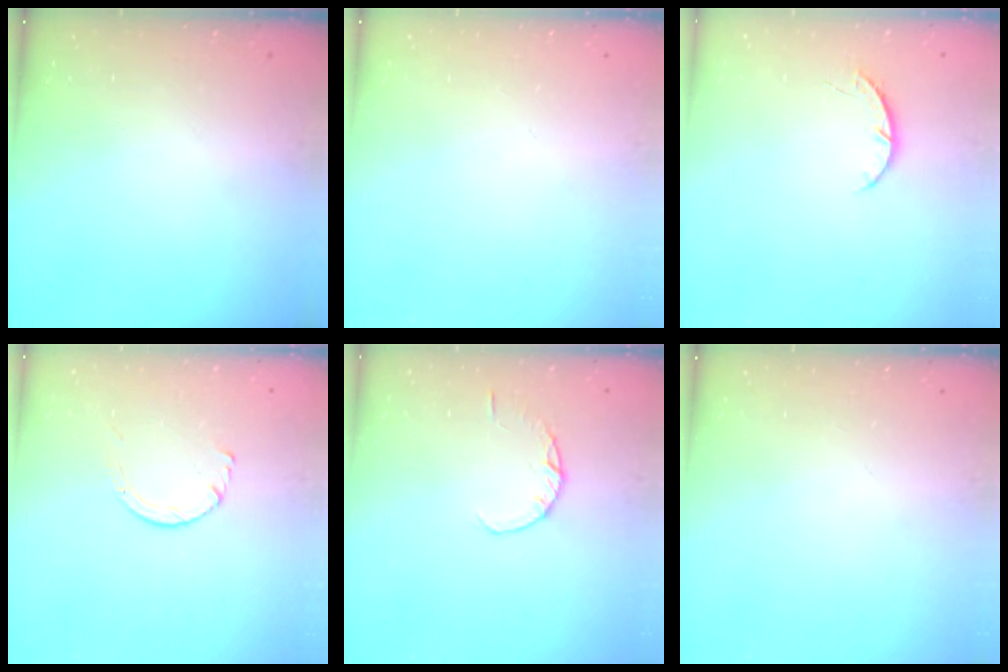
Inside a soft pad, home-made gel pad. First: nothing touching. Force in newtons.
{"total": 0.0}
{"total": 3.9, "press": 3.9, "slide": 0.4}
{"total": 2.9, "press": 2.9, "slide": 0.2}
{"total": 1.8, "press": 1.8, "slide": 0.3}
{"total": 0.0}